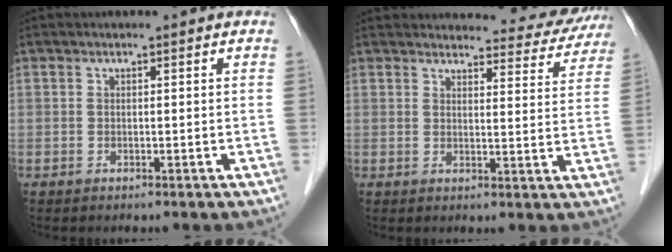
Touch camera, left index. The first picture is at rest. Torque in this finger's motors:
{"motor_torque": [1.06, -1.09, 0.18, 0.06]}